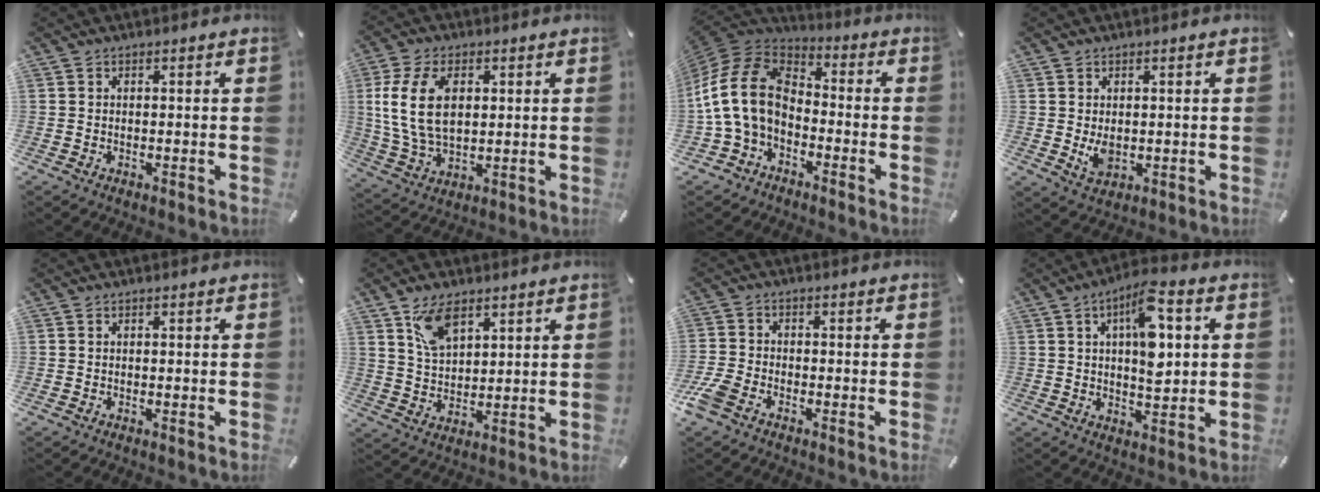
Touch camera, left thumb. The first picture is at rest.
{"total": 12.1, "force": [2.4, 7.7, 9.0], "torque": [-0.208, 0.000, 0.040]}
{"total": 15.4, "force": [-3.6, 11.1, 10.0], "torque": [-0.221, 0.029, -0.071]}
{"total": 4.2, "force": [0.2, 3.2, 2.7], "torque": [-0.046, -0.008, 0.003]}
{"total": 0.0}
{"total": 8.0, "force": [5.0, 4.3, 4.6], "torque": [-0.087, -0.010, 0.093]}
{"total": 4.8, "force": [-3.0, 2.5, 2.6], "torque": [-0.072, 0.005, -0.062]}
{"total": 11.4, "force": [3.6, 5.0, 9.6], "torque": [-0.144, -0.009, 0.057]}